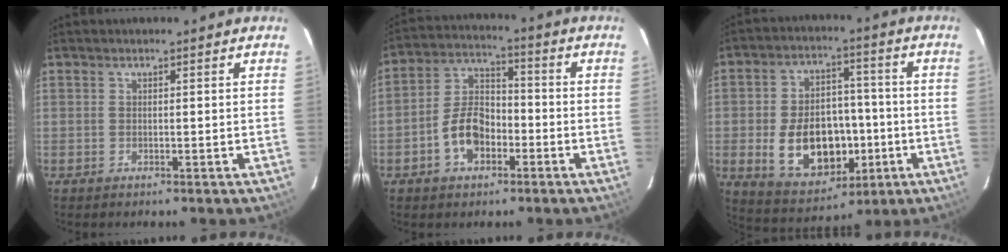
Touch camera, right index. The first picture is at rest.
{"total": 9.1, "force": [-3.9, 5.8, 5.9], "torque": [-0.117, 0.026, -0.065]}
{"total": 15.9, "force": [-3.5, 10.8, 11.2], "torque": [-0.228, 0.015, -0.029]}